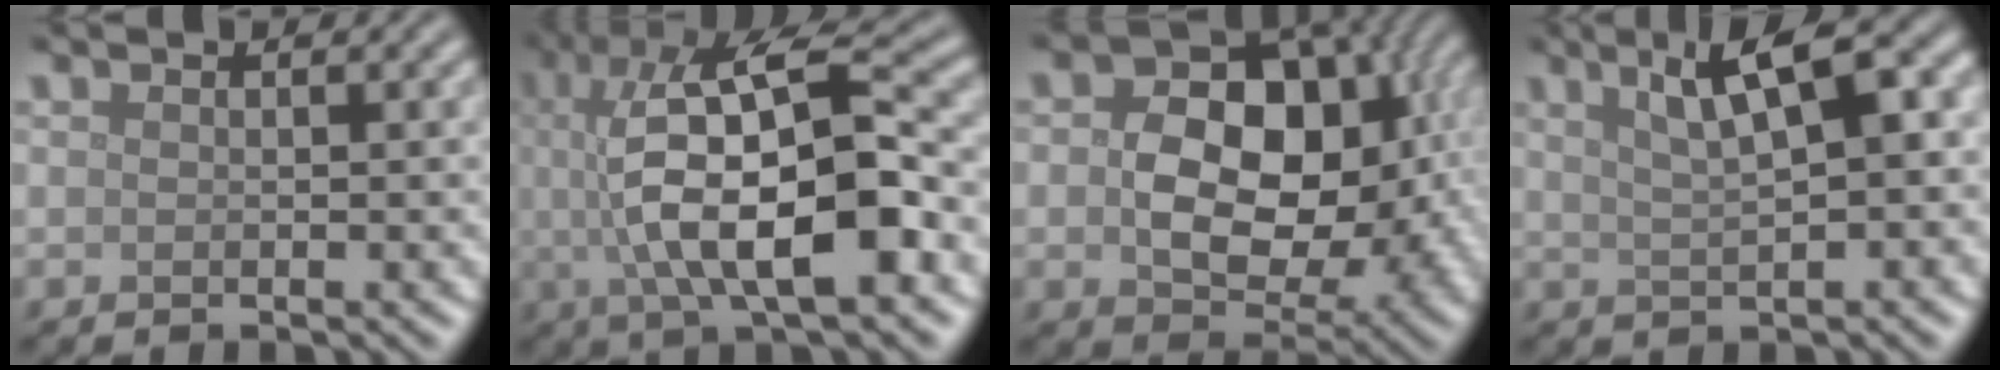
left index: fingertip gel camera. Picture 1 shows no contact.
{"total": 12.4, "force": [-0.2, 4.2, 11.6], "torque": [-0.196, 0.004, -0.005]}
{"total": 12.3, "force": [0.4, 8.5, 8.9], "torque": [-0.130, -0.004, 0.013]}
{"total": 7.6, "force": [2.9, 2.1, 6.7], "torque": [-0.101, 0.019, 0.048]}